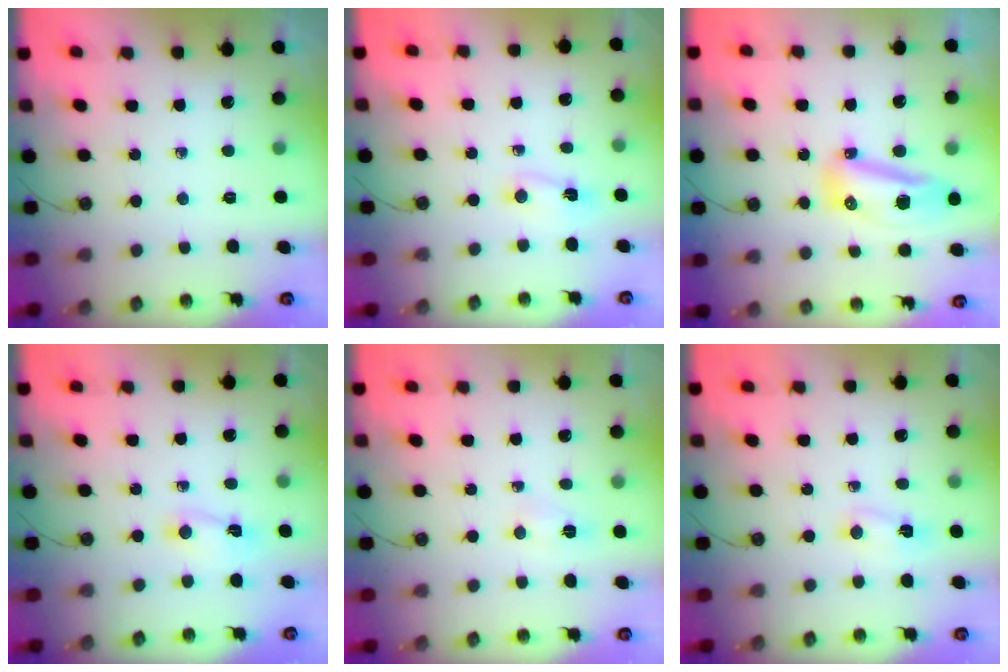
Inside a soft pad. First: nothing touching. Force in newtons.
{"total": 2.0, "press": 1.6, "slide": 1.2}
{"total": 26.9, "press": 15.3, "slide": 22.2}
{"total": 1.8, "press": 1.8, "slide": 0.3}
{"total": 3.1, "press": 3.1, "slide": 0.6}
{"total": 3.3, "press": 3.2, "slide": 0.7}